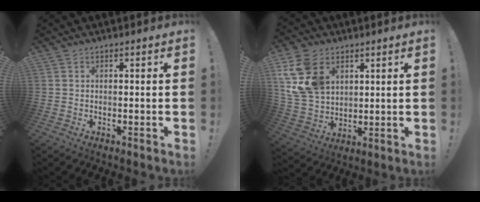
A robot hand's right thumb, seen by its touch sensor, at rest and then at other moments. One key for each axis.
{"total": 15.5, "fx": 6.3, "fy": 11.4, "fz": 8.4, "tx": -0.162, "ty": -0.026, "tz": 0.127}